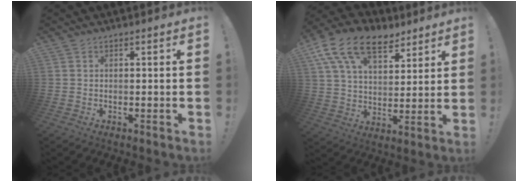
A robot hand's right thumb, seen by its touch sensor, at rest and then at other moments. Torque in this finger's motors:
{"motor_torque": [0.58, 1.18, 1.34, 0.70, 0.23]}